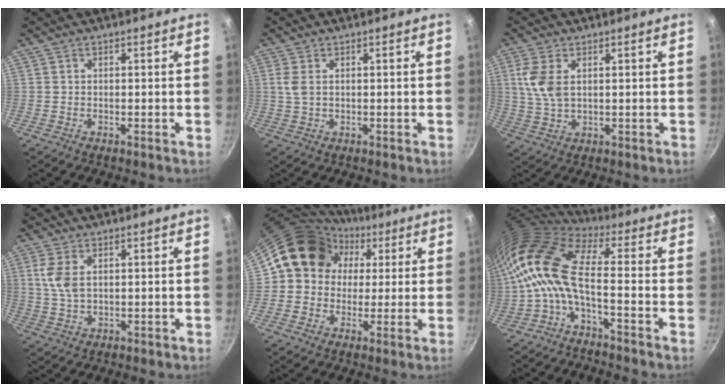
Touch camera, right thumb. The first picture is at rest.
{"total": 2.9, "force": [0.7, 1.7, 2.2], "torque": [-0.048, 0.002, 0.015]}
{"total": 6.9, "force": [1.8, 4.0, 5.4], "torque": [-0.110, -0.003, 0.037]}
{"total": 5.3, "force": [1.4, 2.9, 4.1], "torque": [-0.085, -0.003, 0.030]}
{"total": 13.4, "force": [3.7, 11.7, 5.4], "torque": [-0.057, 0.020, 0.047]}
{"total": 11.5, "force": [-1.3, 3.9, 10.7], "torque": [-0.226, 0.024, -0.039]}